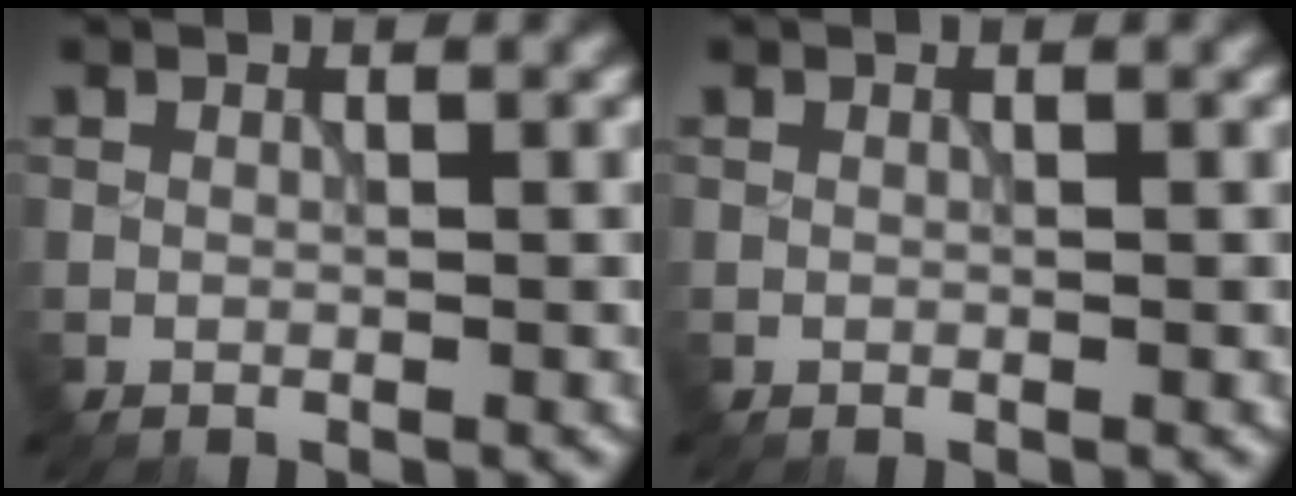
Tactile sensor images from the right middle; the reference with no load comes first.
{"total": 0.0}